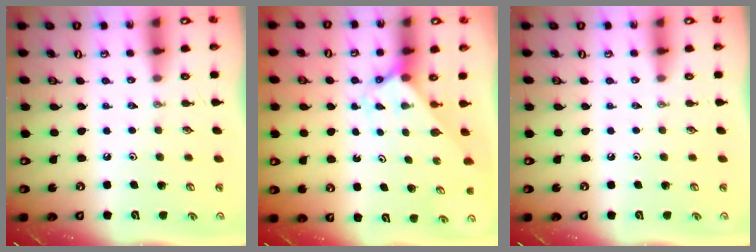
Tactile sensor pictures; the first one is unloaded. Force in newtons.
{"total": 2.0, "press": 2.0, "slide": 0.2}
{"total": 0.0}